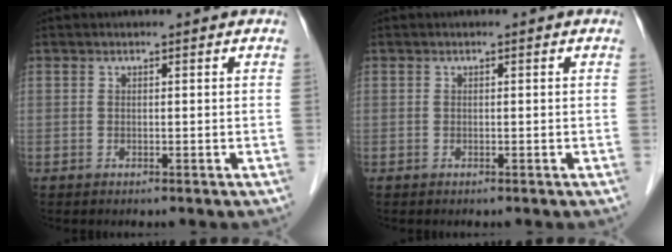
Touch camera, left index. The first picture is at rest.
{"total": 0.0}